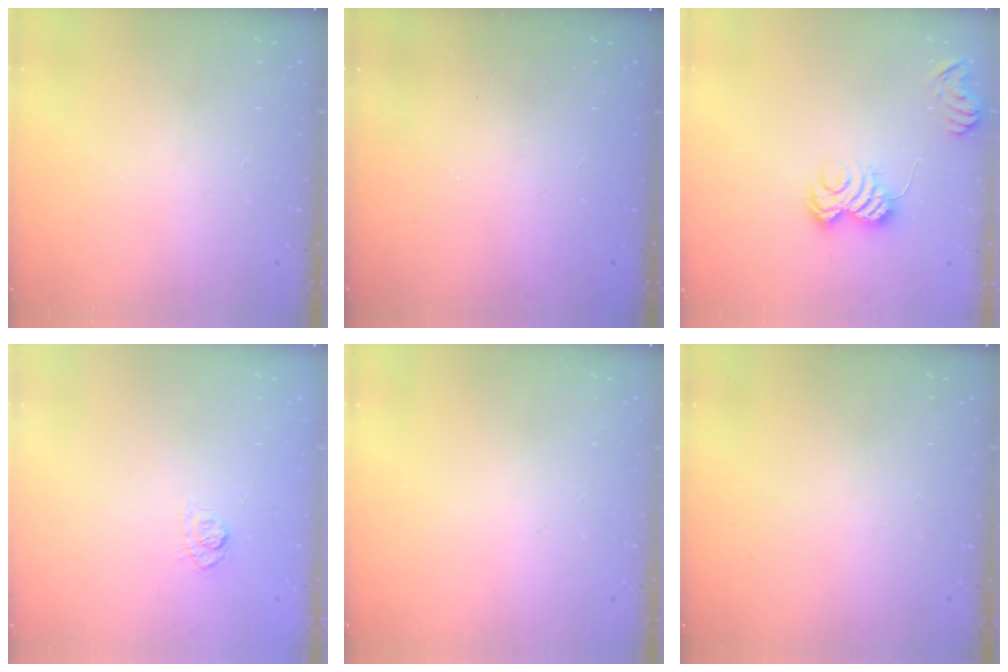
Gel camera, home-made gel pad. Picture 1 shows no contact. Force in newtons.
{"total": 2.5, "press": 2.3, "slide": 0.8}
{"total": 6.4, "press": 6.4, "slide": 0.8}
{"total": 7.2, "press": 7.1, "slide": 1.5}
{"total": 0.0}
{"total": 0.0}